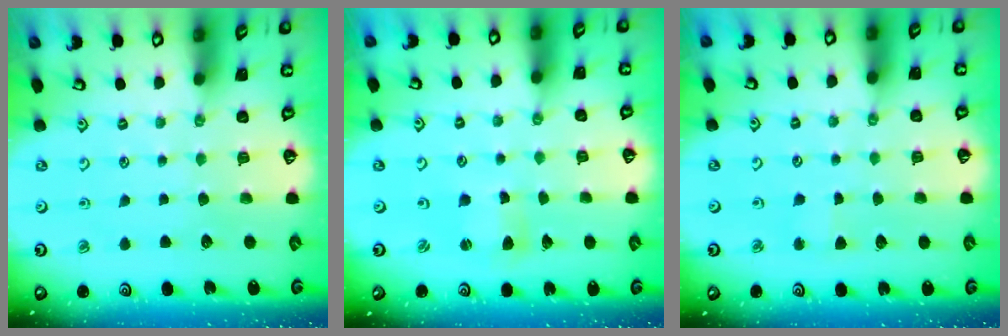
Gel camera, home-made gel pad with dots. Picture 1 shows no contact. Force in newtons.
{"total": 2.3, "press": 2.2, "slide": 0.3}
{"total": 2.2, "press": 2.2, "slide": 0.2}